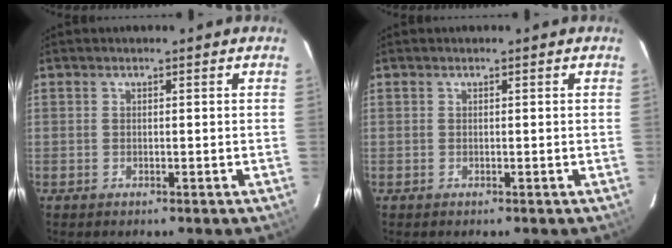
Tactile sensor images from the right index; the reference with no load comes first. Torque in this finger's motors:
{"motor_torque": [0.00, 0.00, 0.00, 0.00]}